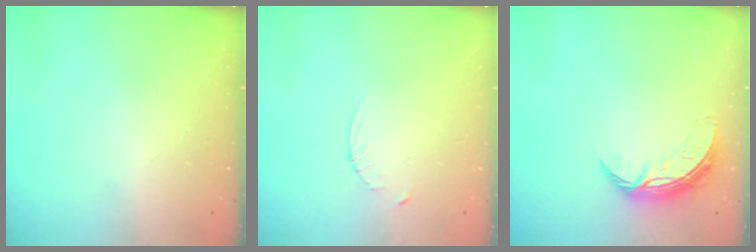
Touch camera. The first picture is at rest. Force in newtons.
{"total": 2.3, "press": 2.3, "slide": 0.3}
{"total": 7.1, "press": 7.1, "slide": 0.6}